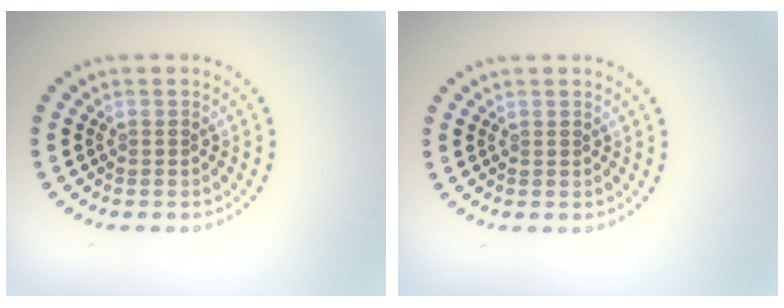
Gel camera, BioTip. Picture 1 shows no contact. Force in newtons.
{"total": 0.0}